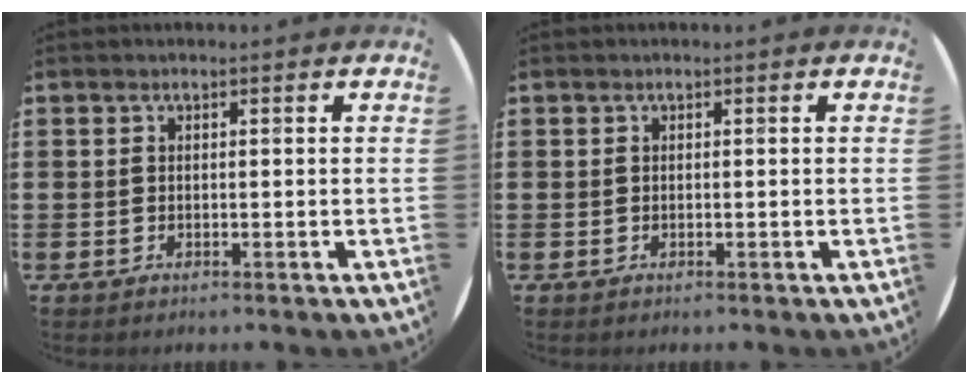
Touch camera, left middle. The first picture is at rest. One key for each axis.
{"total": 0.0}